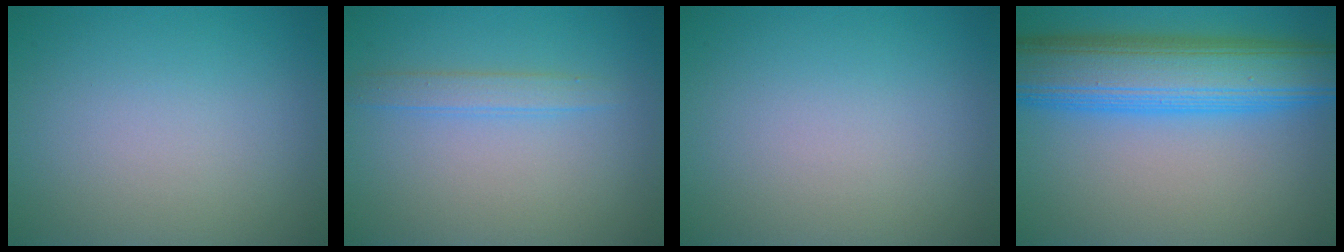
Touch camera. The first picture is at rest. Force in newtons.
{"total": 1.7, "press": 1.7, "slide": 0.1}
{"total": 0.0}
{"total": 10.4, "press": 10.4, "slide": 0.4}